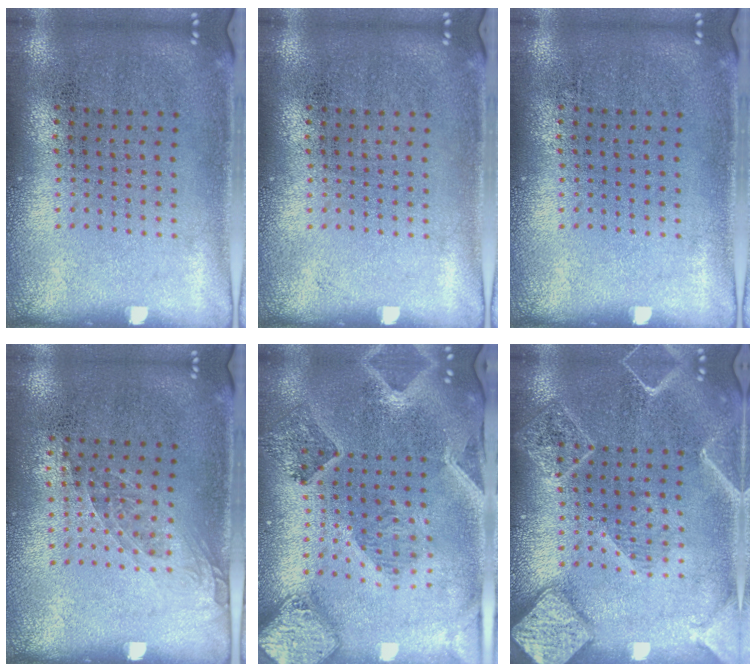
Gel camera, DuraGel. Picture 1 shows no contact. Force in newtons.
{"total": 0.0}
{"total": 0.0}
{"total": 1.0, "press": 0.7, "slide": 0.7}
{"total": 2.1, "press": 1.9, "slide": 0.7}
{"total": 3.6, "press": 3.6, "slide": 0.3}